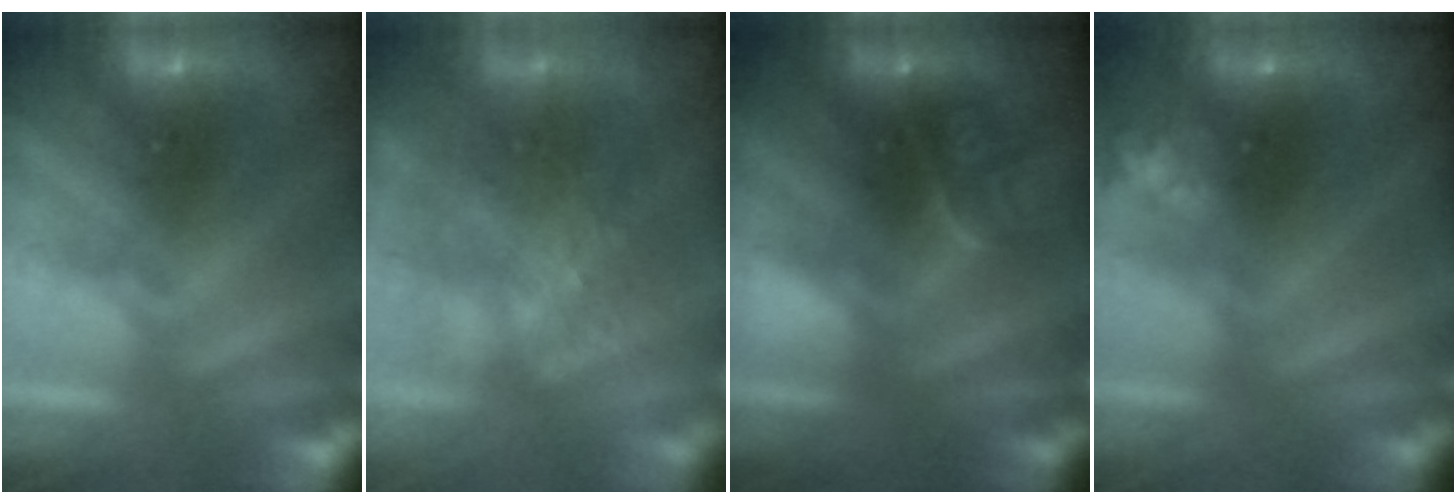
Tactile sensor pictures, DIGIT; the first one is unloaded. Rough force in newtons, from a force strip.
{"total": 7.0}
{"total": 2.8}
{"total": 2.3}